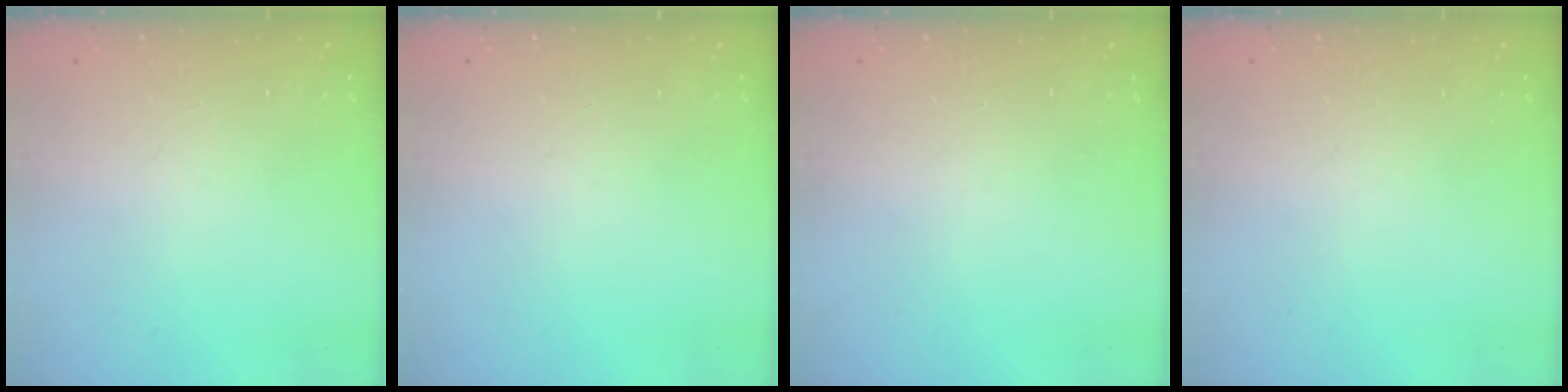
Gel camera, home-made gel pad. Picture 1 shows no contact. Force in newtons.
{"total": 0.0}
{"total": 0.0}
{"total": 0.0}